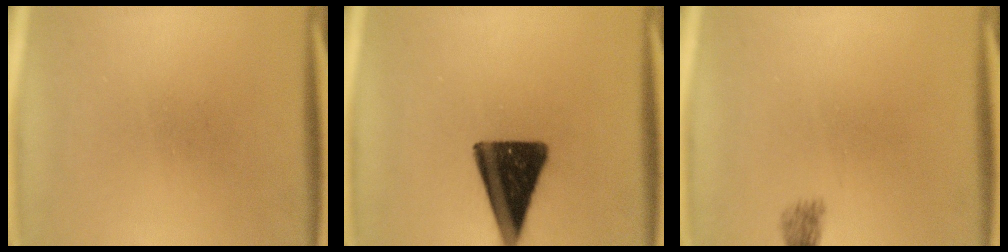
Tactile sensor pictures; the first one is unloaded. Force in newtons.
{"total": 15.2}
{"total": 1.8}